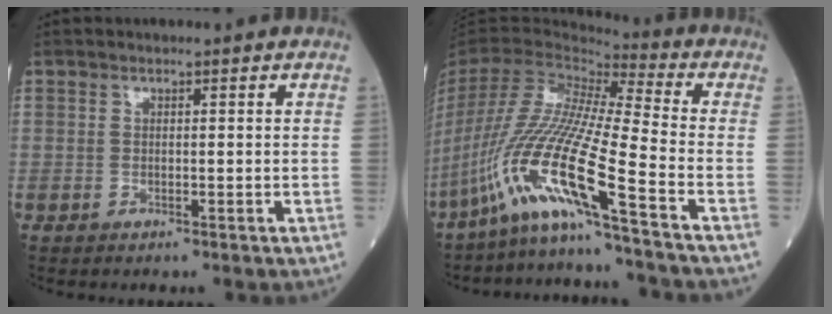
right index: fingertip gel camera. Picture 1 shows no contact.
{"total": 19.0, "force": [-10.8, -1.6, 15.5], "torque": [-0.339, -0.031, -0.211]}